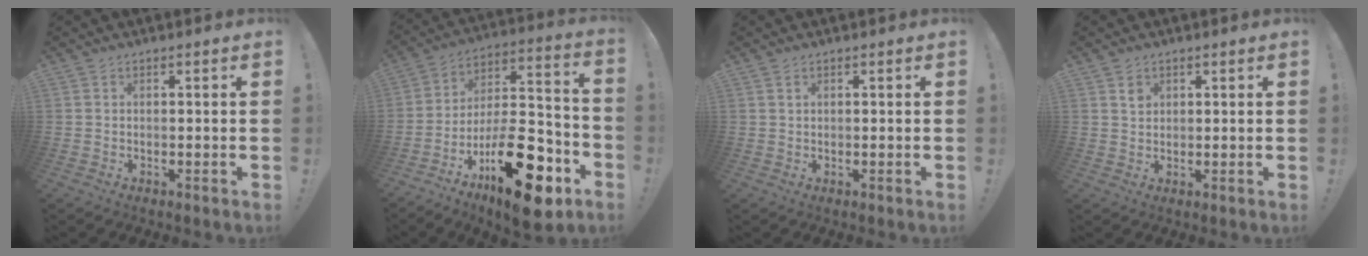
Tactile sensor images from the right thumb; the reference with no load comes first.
{"total": 25.0, "force": [-12.4, 10.1, 19.2], "torque": [-0.303, 0.084, -0.195]}
{"total": 1.1, "force": [0.7, 0.6, 0.6], "torque": [-0.010, -0.001, 0.012]}
{"total": 2.3, "force": [1.3, 1.8, 0.6], "torque": [0.004, -0.007, 0.021]}